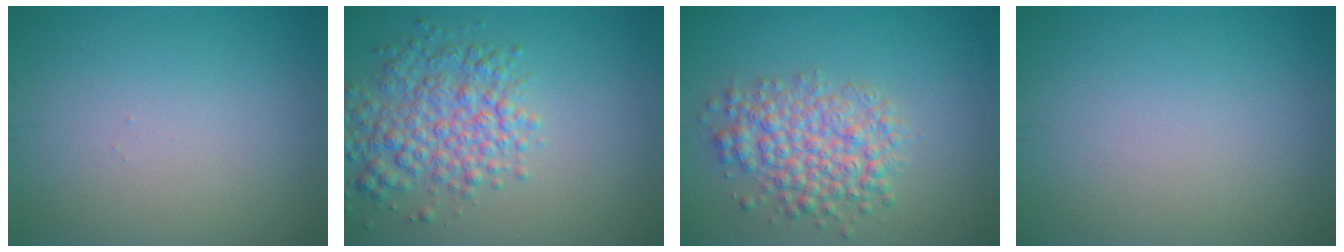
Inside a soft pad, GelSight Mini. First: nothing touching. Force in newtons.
{"total": 5.2, "press": 5.2, "slide": 0.1}
{"total": 4.9, "press": 4.9, "slide": 0.1}
{"total": 0.0}